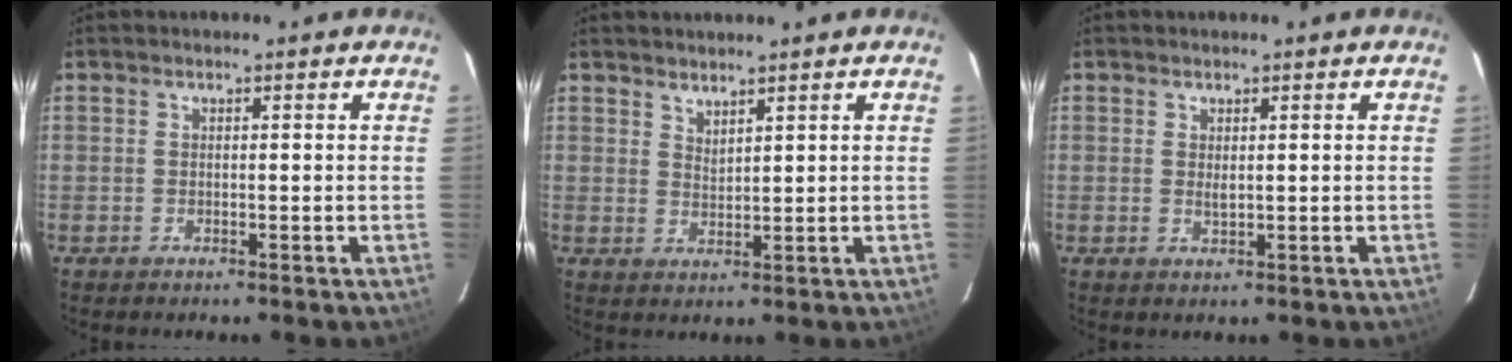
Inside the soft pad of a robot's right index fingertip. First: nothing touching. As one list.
[{"total": 2.3, "force": [2.2, 0.4, 0.8], "torque": [-0.012, 0.002, 0.039]}, {"total": 1.2, "force": [0.3, 0.6, 1.0], "torque": [-0.017, 0.000, 0.005]}]